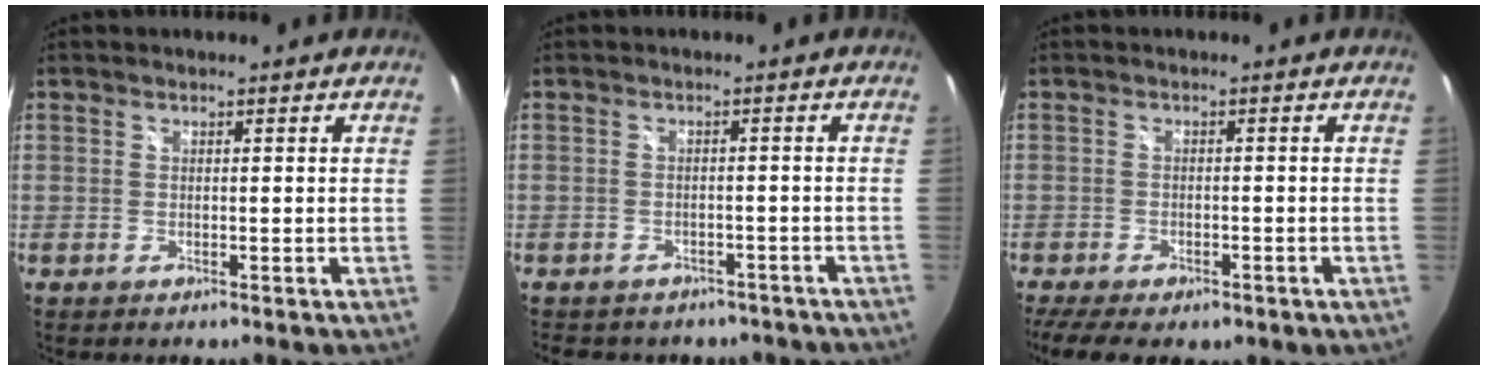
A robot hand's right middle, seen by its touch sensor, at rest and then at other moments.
{"total": 10.0, "force": [-8.1, 5.0, 3.2], "torque": [-0.072, -0.007, -0.094]}
{"total": 10.1, "force": [-6.8, 4.5, 5.9], "torque": [-0.137, -0.034, -0.099]}